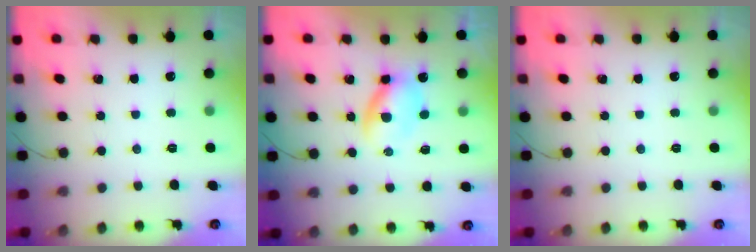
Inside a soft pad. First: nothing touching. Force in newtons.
{"total": 4.8, "press": 4.7, "slide": 0.6}
{"total": 0.0}